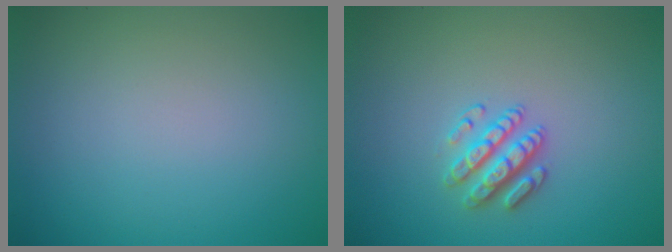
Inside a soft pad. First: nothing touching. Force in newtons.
{"total": 2.6, "press": 2.5, "slide": 0.7}